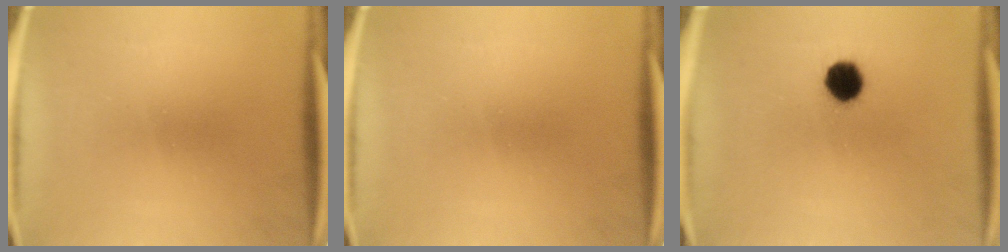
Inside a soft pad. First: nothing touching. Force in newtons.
{"total": 0.0}
{"total": 6.9}